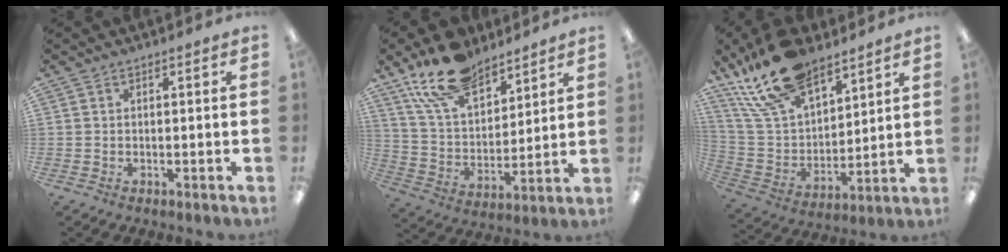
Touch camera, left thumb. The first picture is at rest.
{"total": 17.7, "force": [13.1, 8.7, 8.1], "torque": [-0.151, -0.066, 0.240]}
{"total": 20.2, "force": [14.3, 10.1, 10.1], "torque": [-0.205, -0.068, 0.260]}